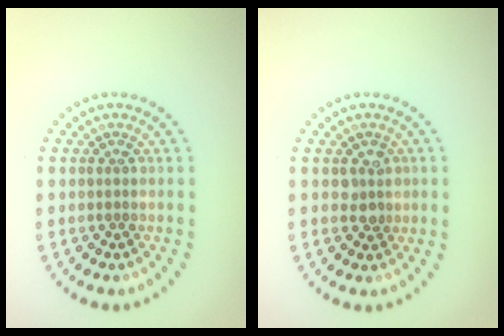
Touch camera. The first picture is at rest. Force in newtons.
{"total": 1.8, "press": 1.7, "slide": 0.6}